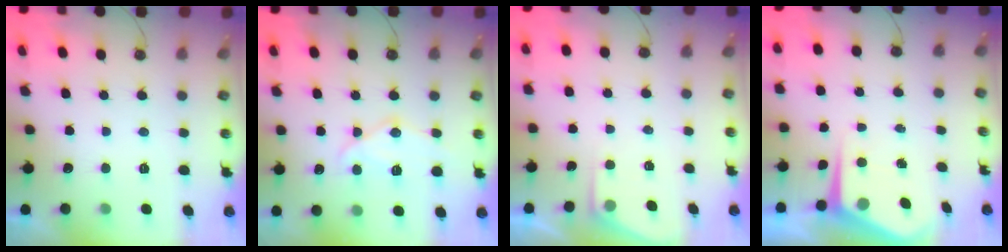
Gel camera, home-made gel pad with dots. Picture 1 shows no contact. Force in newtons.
{"total": 13.9, "press": 13.8, "slide": 1.4}
{"total": 2.7, "press": 2.7, "slide": 0.3}
{"total": 6.1, "press": 6.1, "slide": 0.2}